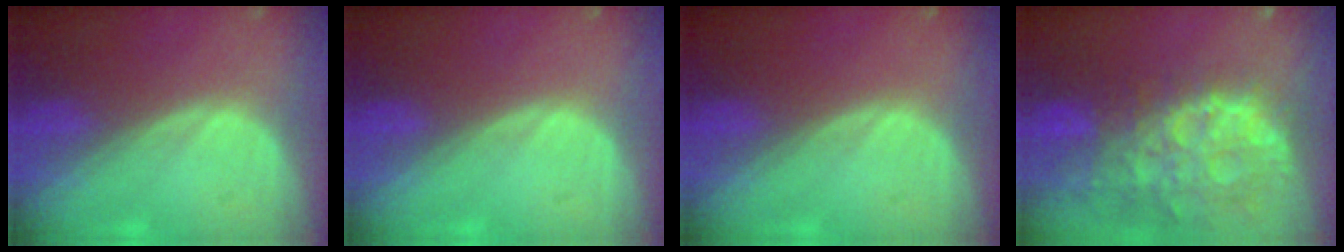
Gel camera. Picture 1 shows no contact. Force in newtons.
{"total": 0.0}
{"total": 0.0}
{"total": 13.6, "press": 11.0, "slide": 7.9}